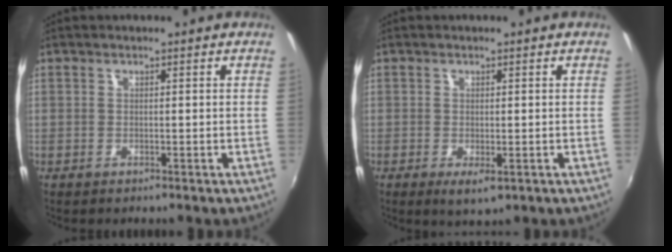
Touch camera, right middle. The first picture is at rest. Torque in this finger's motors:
{"motor_torque": [-0.10, -0.30, -0.02, -0.01]}